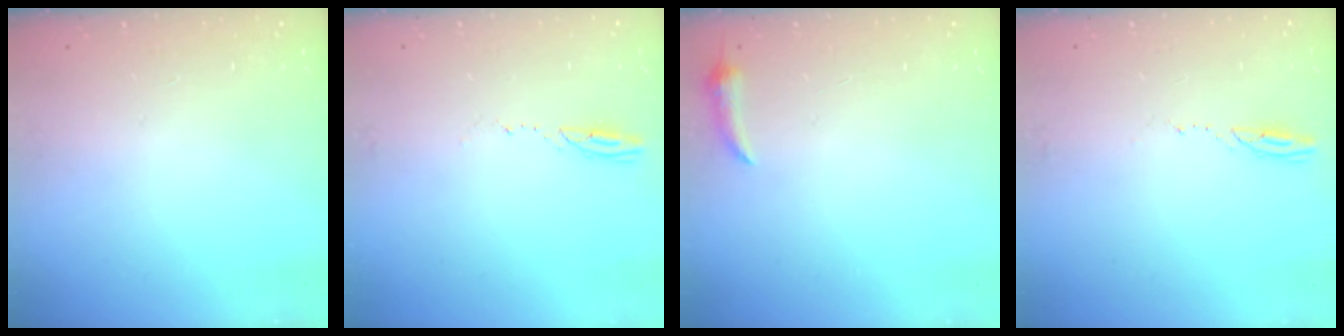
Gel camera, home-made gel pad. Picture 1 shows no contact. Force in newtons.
{"total": 2.5, "press": 2.5, "slide": 0.2}
{"total": 3.8, "press": 3.7, "slide": 0.8}
{"total": 2.3, "press": 2.3, "slide": 0.3}